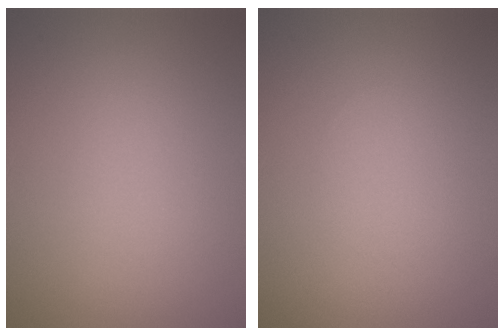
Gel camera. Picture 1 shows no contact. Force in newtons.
{"total": 0.0}